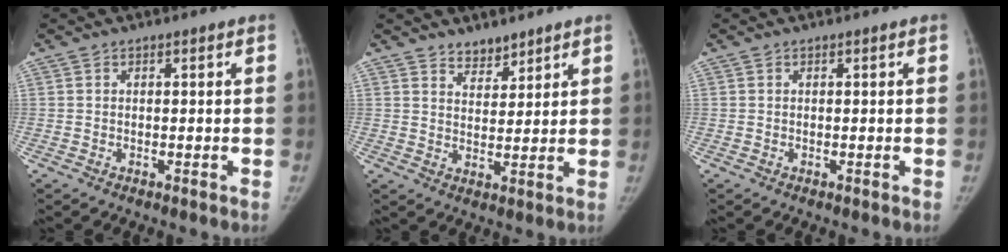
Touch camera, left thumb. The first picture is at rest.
{"total": 4.1, "force": [3.6, 1.8, 1.0], "torque": [0.005, -0.029, 0.062]}
{"total": 0.0}